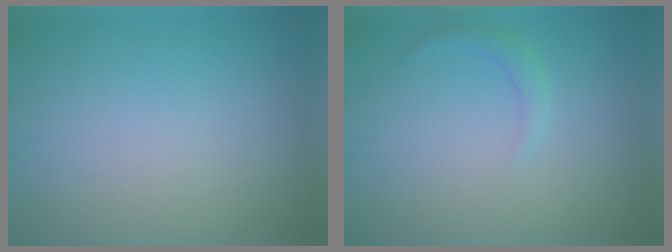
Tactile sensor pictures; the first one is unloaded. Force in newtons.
{"total": 1.2, "press": 1.2, "slide": 0.1}